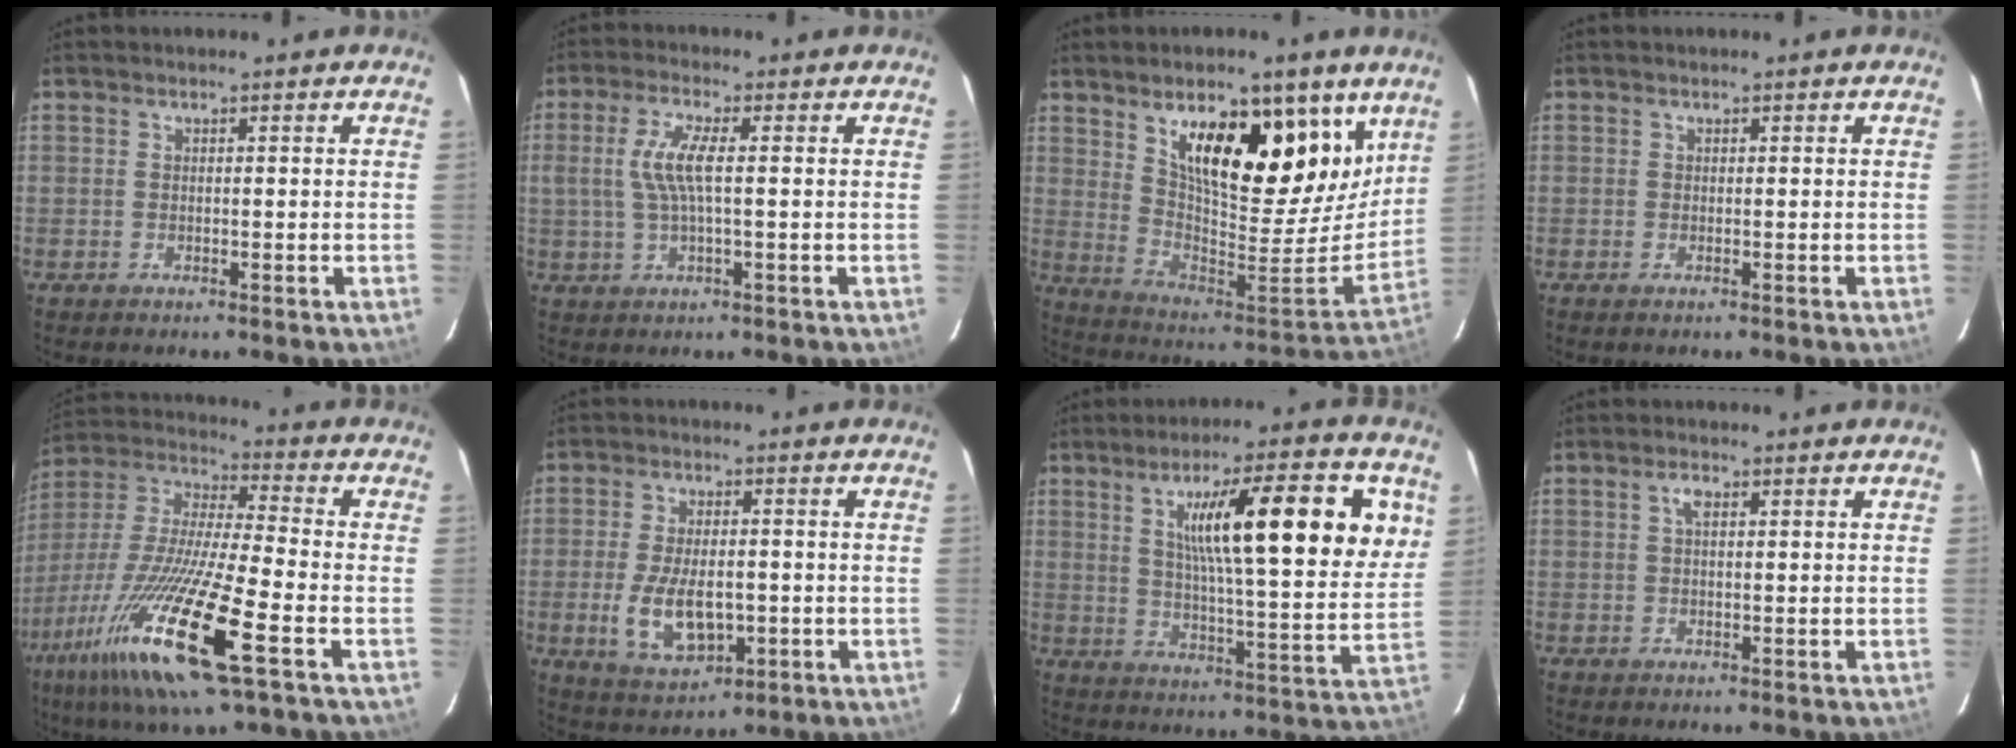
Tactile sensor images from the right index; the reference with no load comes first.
{"total": 6.6, "force": [0.5, 1.3, 6.5], "torque": [-0.131, 0.003, 0.014]}
{"total": 23.4, "force": [13.9, 9.7, 16.1], "torque": [-0.243, -0.012, 0.239]}
{"total": 0.0}
{"total": 22.7, "force": [-10.7, 2.5, 19.9], "torque": [-0.399, -0.050, -0.210]}
{"total": 10.8, "force": [-2.4, 5.4, 9.1], "torque": [-0.185, -0.014, -0.031]}
{"total": 22.0, "force": [8.8, 4.1, 19.7], "torque": [-0.294, 0.014, 0.137]}
{"total": 1.8, "force": [0.6, 0.8, 1.5], "torque": [-0.029, 0.006, 0.010]}